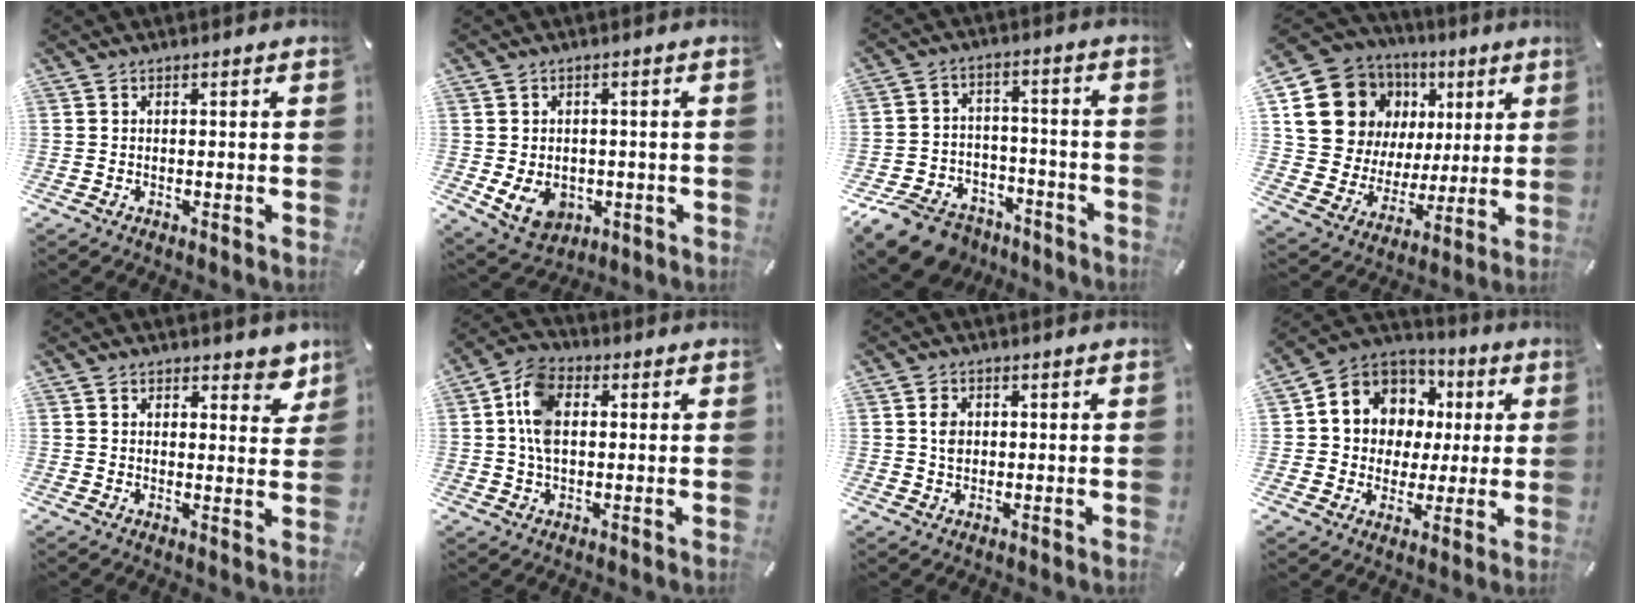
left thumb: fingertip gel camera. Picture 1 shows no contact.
{"total": 7.3, "force": [-1.6, 6.0, 3.9], "torque": [-0.076, 0.001, -0.029]}
{"total": 11.2, "force": [-8.5, 6.4, 3.3], "torque": [-0.054, 0.059, -0.152]}
{"total": 17.6, "force": [6.9, 14.5, 7.1], "torque": [-0.111, -0.035, 0.147]}
{"total": 4.6, "force": [3.4, 2.6, 1.8], "torque": [-0.003, -0.022, 0.054]}
{"total": 9.6, "force": [1.3, 6.5, 6.9], "torque": [-0.154, 0.011, 0.026]}
{"total": 3.4, "force": [0.6, 2.8, 1.9], "torque": [-0.024, 0.000, 0.006]}
{"total": 9.8, "force": [2.1, 9.4, 1.6], "torque": [-0.046, -0.018, 0.049]}